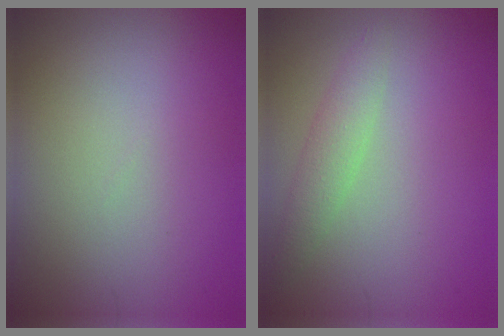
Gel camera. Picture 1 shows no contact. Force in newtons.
{"total": 2.0, "press": 2.0, "slide": 0.1}